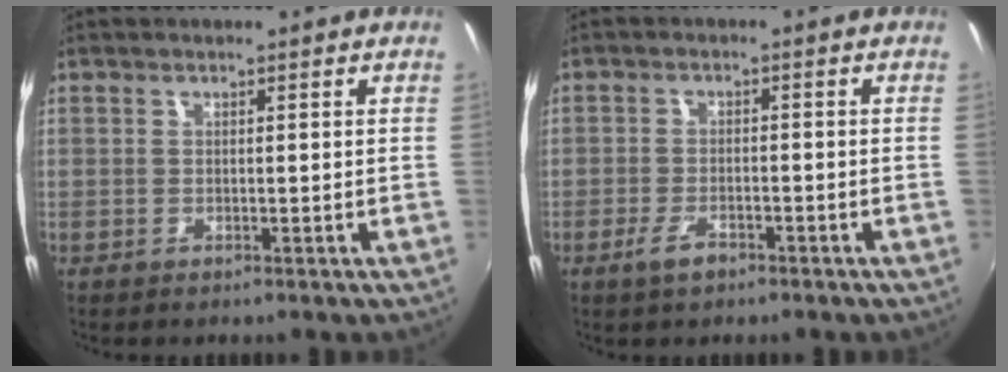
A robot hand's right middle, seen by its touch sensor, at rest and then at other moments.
{"total": 3.6, "force": [-2.4, 1.3, 2.3], "torque": [-0.056, -0.003, -0.045]}